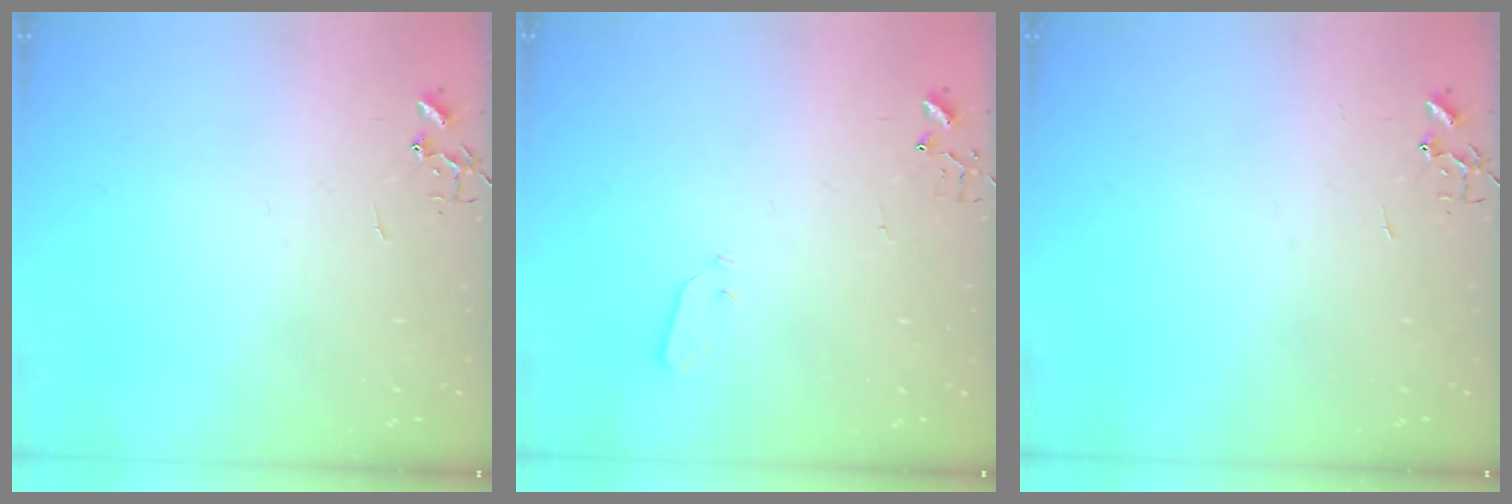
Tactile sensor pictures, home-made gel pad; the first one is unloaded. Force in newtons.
{"total": 2.2, "press": 2.1, "slide": 0.3}
{"total": 0.0}